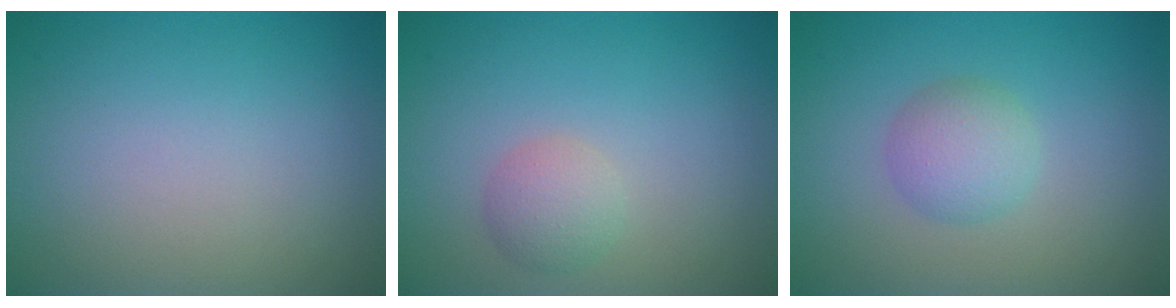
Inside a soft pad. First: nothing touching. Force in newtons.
{"total": 2.1, "press": 2.1, "slide": 0.1}
{"total": 2.7, "press": 2.7, "slide": 0.0}